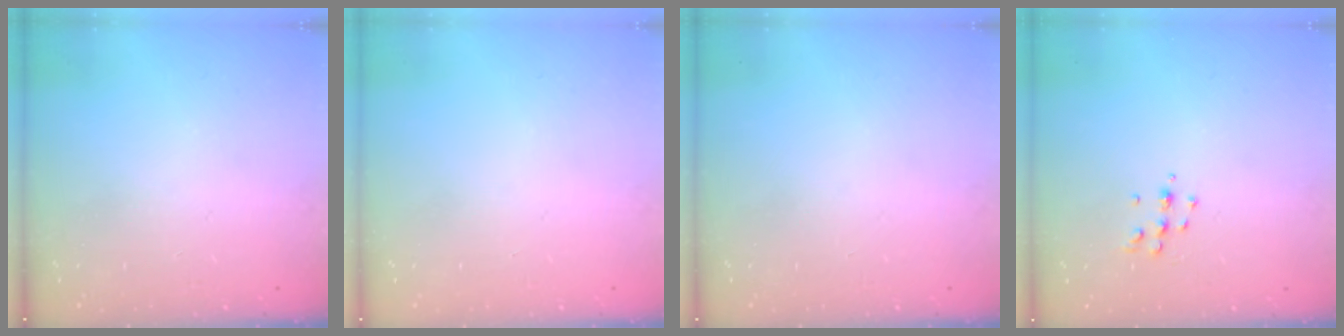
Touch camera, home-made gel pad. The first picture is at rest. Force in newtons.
{"total": 0.0}
{"total": 0.0}
{"total": 4.7, "press": 4.6, "slide": 0.8}